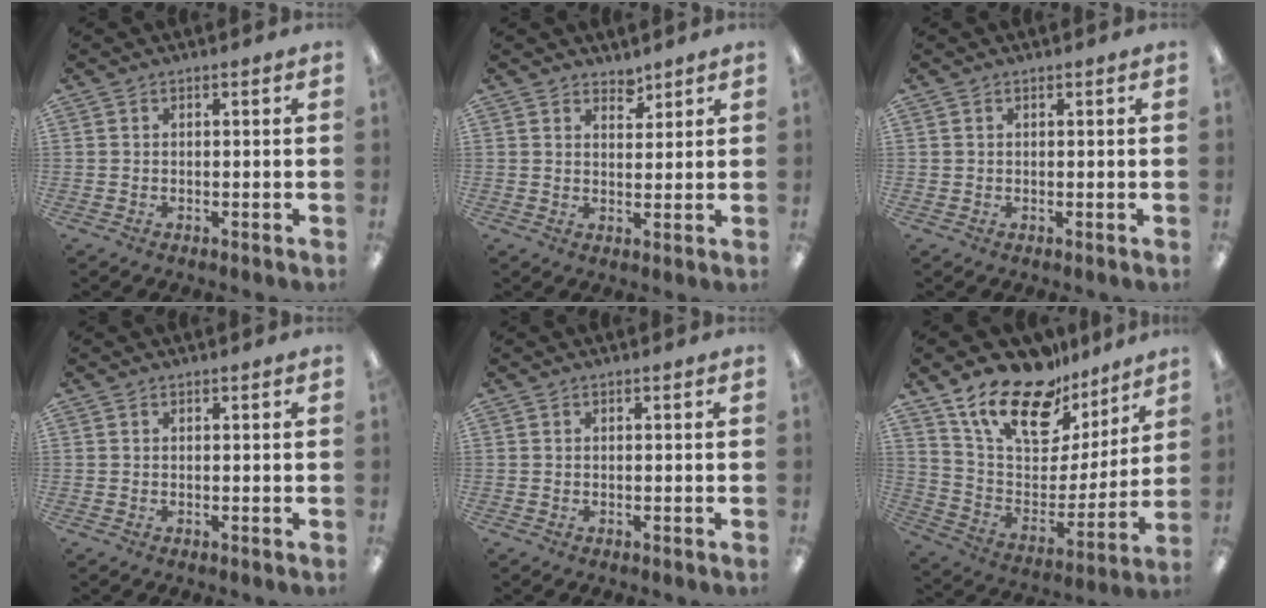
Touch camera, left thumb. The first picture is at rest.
{"total": 3.2, "force": [2.9, 1.4, 0.4], "torque": [0.003, -0.019, 0.052]}
{"total": 0.5, "force": [0.3, 0.4, -0.1], "torque": [0.002, 0.001, 0.006]}
{"total": 0.0}
{"total": 0.0}
{"total": 20.5, "force": [15.3, 9.4, 9.9], "torque": [-0.185, -0.100, 0.274]}